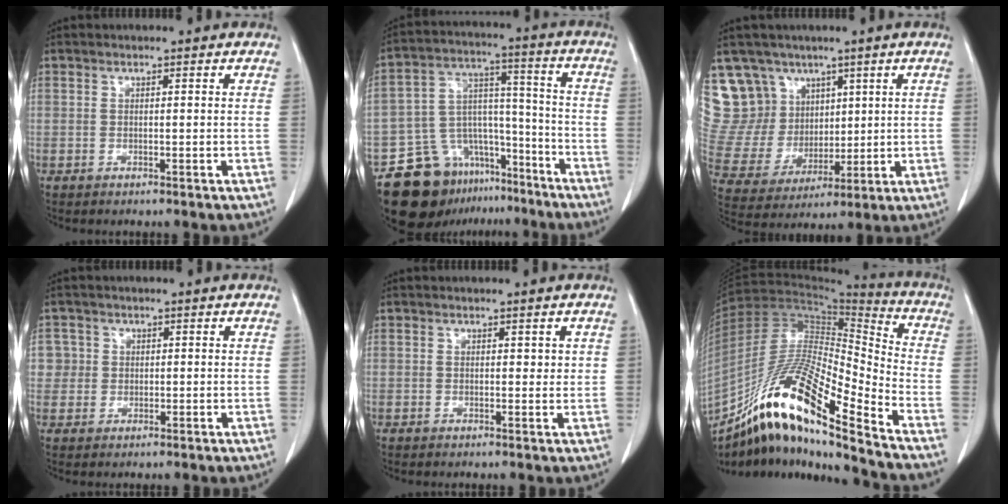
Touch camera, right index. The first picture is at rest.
{"total": 16.2, "force": [-11.9, 9.8, 5.2], "torque": [-0.073, 0.077, -0.186]}
{"total": 14.0, "force": [8.5, 10.8, 2.4], "torque": [-0.074, 0.052, 0.191]}
{"total": 3.1, "force": [0.6, 3.0, -0.2], "torque": [0.023, 0.006, 0.009]}
{"total": 1.2, "force": [0.6, 0.8, 0.8], "torque": [-0.005, -0.002, 0.009]}
{"total": 21.9, "force": [-15.0, 1.8, 15.8], "torque": [-0.303, -0.018, -0.275]}